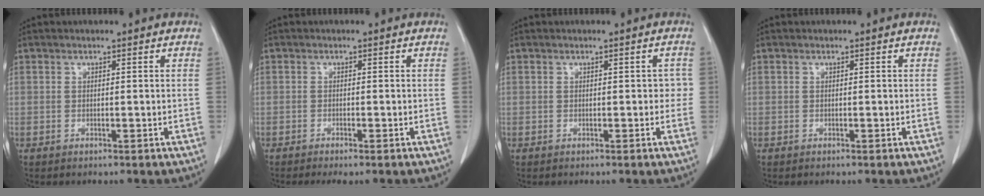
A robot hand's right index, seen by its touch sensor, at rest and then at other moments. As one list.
[{"total": 2.6, "force": [-2.1, 0.0, 1.5], "torque": [-0.022, -0.006, -0.030]}, {"total": 1.6, "force": [0.0, 1.1, 1.1], "torque": [-0.001, 0.016, -0.002]}, {"total": 0.0}]